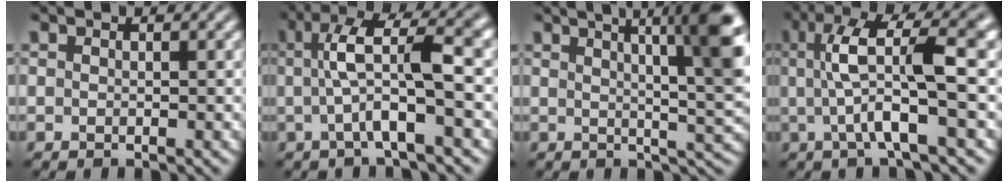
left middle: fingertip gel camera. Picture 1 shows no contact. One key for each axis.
{"total": 6.8, "fx": 0.3, "fy": 1.4, "fz": 6.6, "tx": -0.116, "ty": 0.018, "tz": -0.002}
{"total": 9.9, "fx": 3.9, "fy": 2.3, "fz": 8.8, "tx": -0.094, "ty": 0.023, "tz": 0.049}
{"total": 7.8, "fx": 0.6, "fy": 1.6, "fz": 7.6, "tx": -0.131, "ty": 0.009, "tz": 0.008}